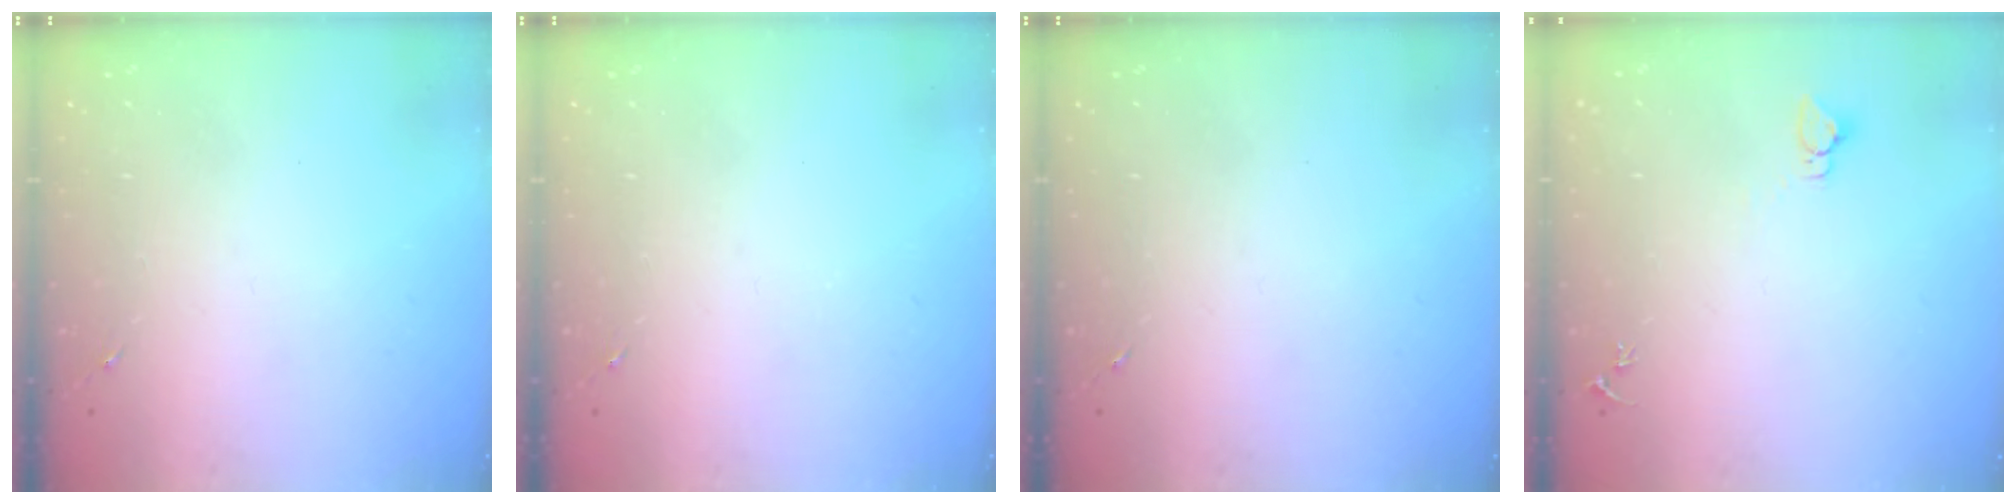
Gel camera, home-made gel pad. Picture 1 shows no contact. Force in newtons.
{"total": 0.0}
{"total": 0.0}
{"total": 2.8, "press": 2.8, "slide": 0.2}